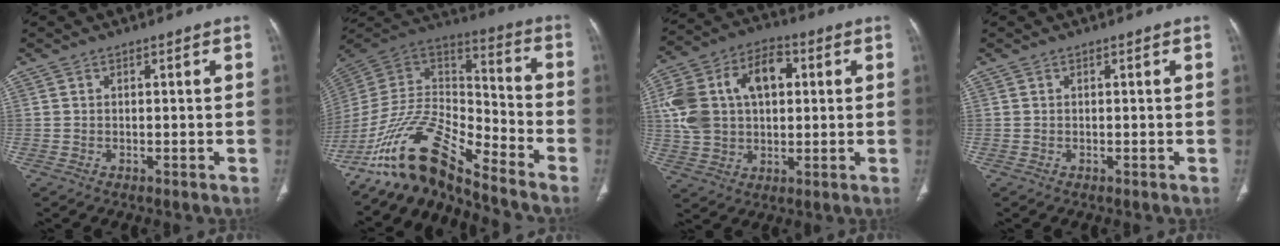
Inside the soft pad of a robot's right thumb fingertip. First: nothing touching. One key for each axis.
{"total": 17.4, "fx": -14.1, "fy": 4.7, "fz": 9.1, "tx": -0.153, "ty": 0.098, "tz": -0.267}
{"total": 18.3, "fx": 3.3, "fy": 12.1, "fz": 13.4, "tx": -0.245, "ty": 0.027, "tz": 0.058}
{"total": 0.0}